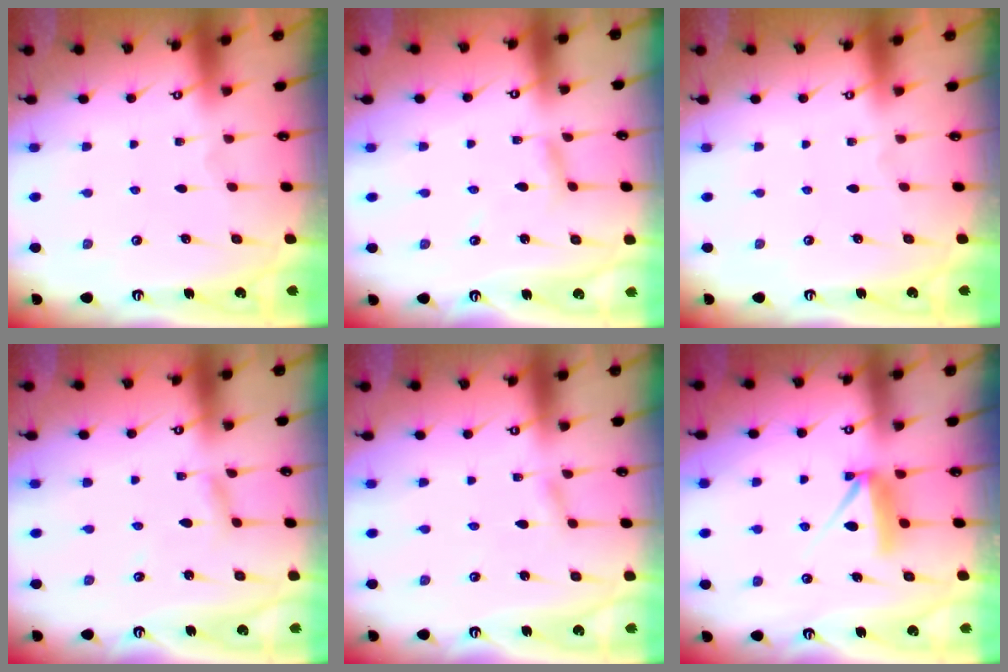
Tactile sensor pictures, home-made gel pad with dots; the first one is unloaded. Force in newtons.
{"total": 3.4, "press": 3.4, "slide": 0.3}
{"total": 0.0}
{"total": 3.3, "press": 3.3, "slide": 0.3}
{"total": 1.6, "press": 1.6, "slide": 0.2}
{"total": 7.7, "press": 7.6, "slide": 0.4}